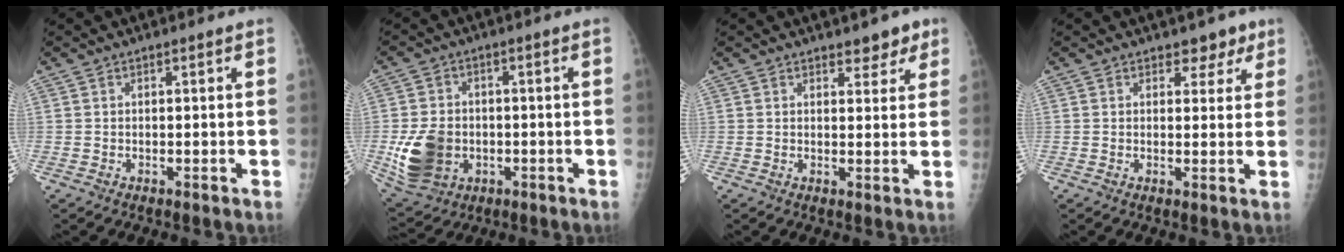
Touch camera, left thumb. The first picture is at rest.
{"total": 11.1, "force": [-2.0, 8.6, 6.7], "torque": [-0.116, 0.002, -0.024]}
{"total": 3.7, "force": [2.7, 1.9, 1.7], "torque": [0.006, -0.013, 0.034]}
{"total": 3.5, "force": [2.4, 2.3, 1.2], "torque": [0.016, -0.011, 0.028]}